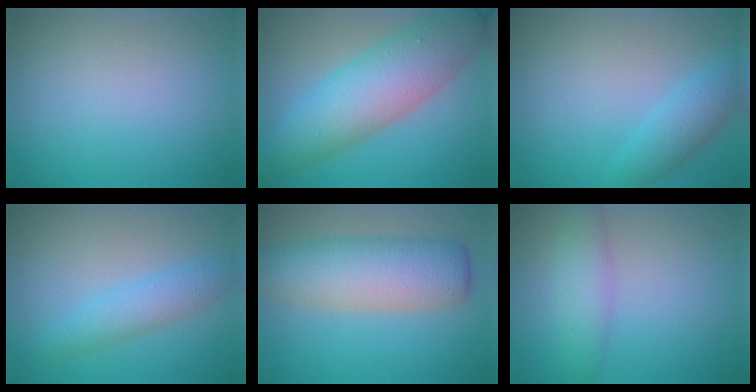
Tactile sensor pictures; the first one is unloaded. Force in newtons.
{"total": 8.7, "press": 8.7, "slide": 0.2}
{"total": 3.1, "press": 3.1, "slide": 0.2}
{"total": 2.9, "press": 2.9, "slide": 0.0}
{"total": 7.6, "press": 7.6, "slide": 0.3}
{"total": 3.1, "press": 3.1, "slide": 0.0}